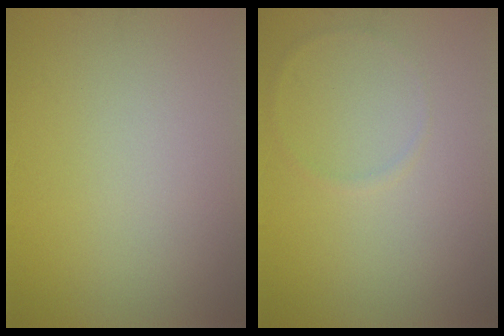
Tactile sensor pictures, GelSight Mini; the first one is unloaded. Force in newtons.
{"total": 0.6, "press": 0.6, "slide": 0.1}